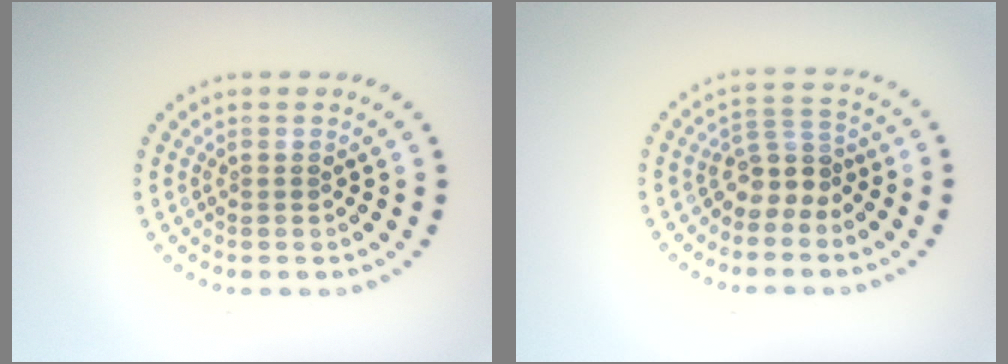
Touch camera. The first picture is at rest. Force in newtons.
{"total": 3.0, "press": 2.2, "slide": 2.0}